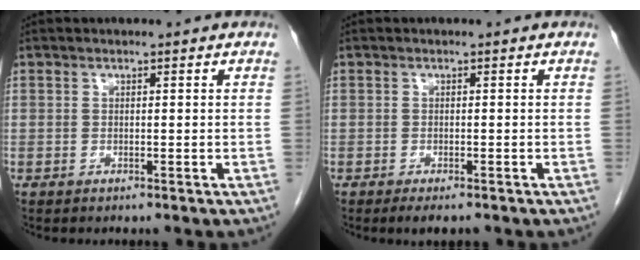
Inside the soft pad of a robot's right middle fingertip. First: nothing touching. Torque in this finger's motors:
{"motor_torque": [0.05, 0.00, 0.00, 0.00]}